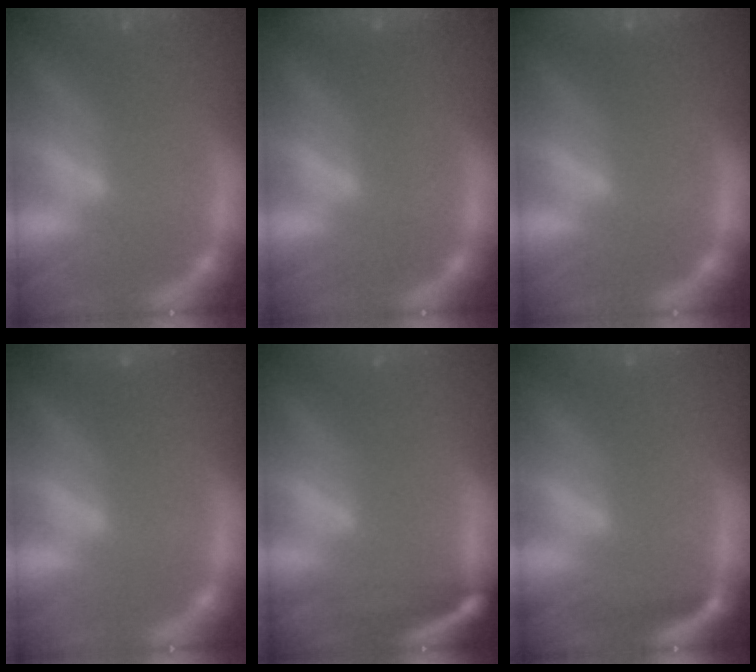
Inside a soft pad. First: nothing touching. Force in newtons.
{"total": 2.4}
{"total": 6.0}
{"total": 1.4}
{"total": 6.5}
{"total": 3.0}